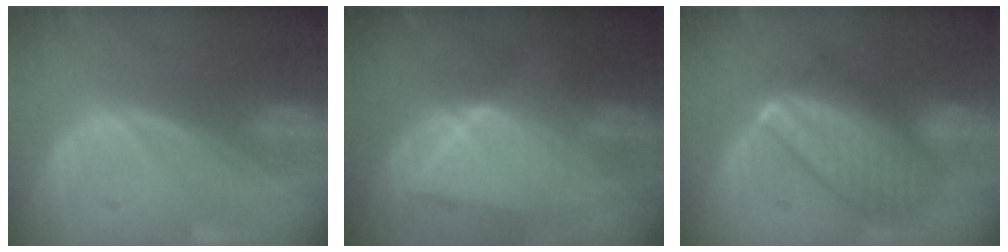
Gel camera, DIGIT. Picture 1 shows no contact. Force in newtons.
{"total": 9.0, "press": 7.9, "slide": 4.3}
{"total": 10.2, "press": 10.2, "slide": 0.7}